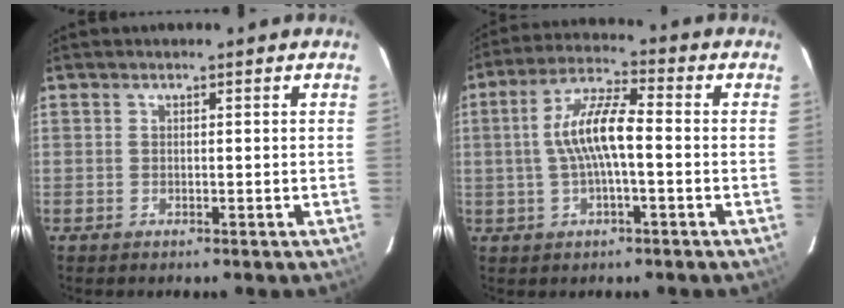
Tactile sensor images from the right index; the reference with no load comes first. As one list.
[{"total": 9.4, "force": [-0.7, 2.2, 9.1], "torque": [-0.179, 0.013, -0.014]}]